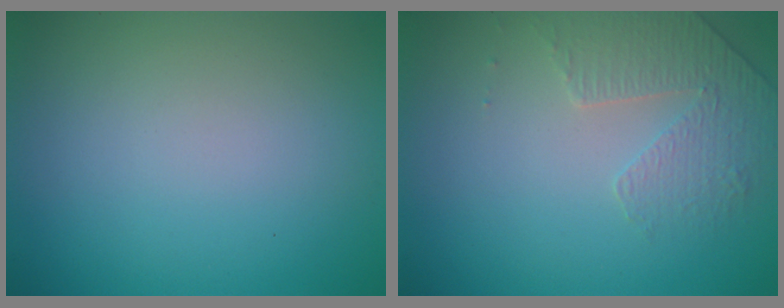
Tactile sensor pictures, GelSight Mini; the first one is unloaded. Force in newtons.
{"total": 1.8, "press": 1.4, "slide": 1.0}